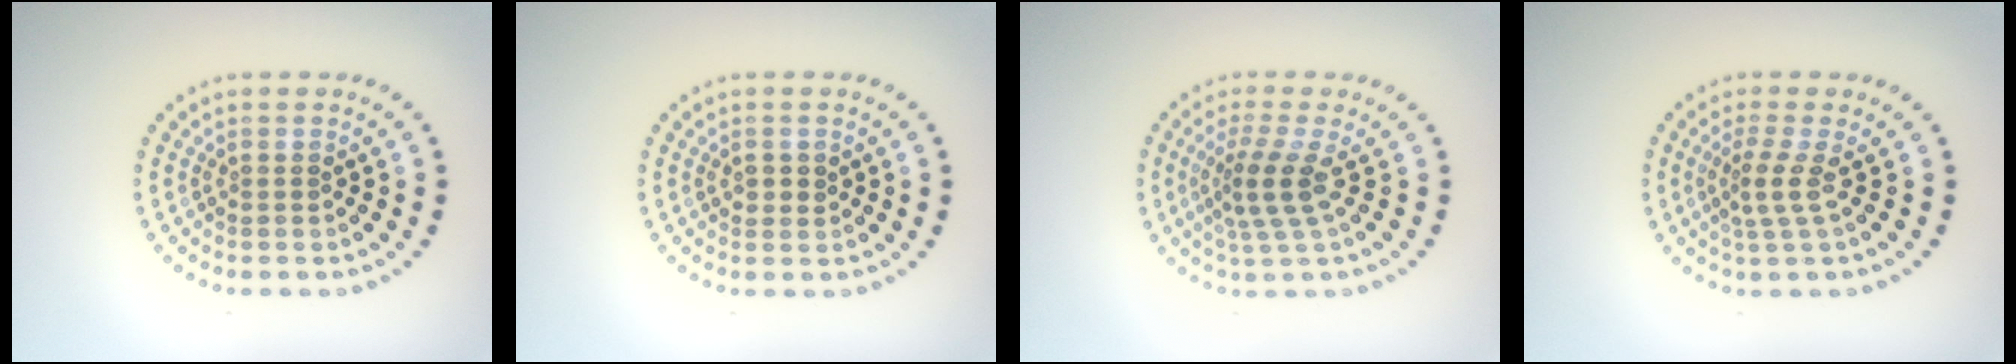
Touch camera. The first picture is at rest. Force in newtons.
{"total": 1.2, "press": 1.2, "slide": 0.3}
{"total": 3.3, "press": 2.4, "slide": 2.2}
{"total": 2.2, "press": 1.5, "slide": 1.7}